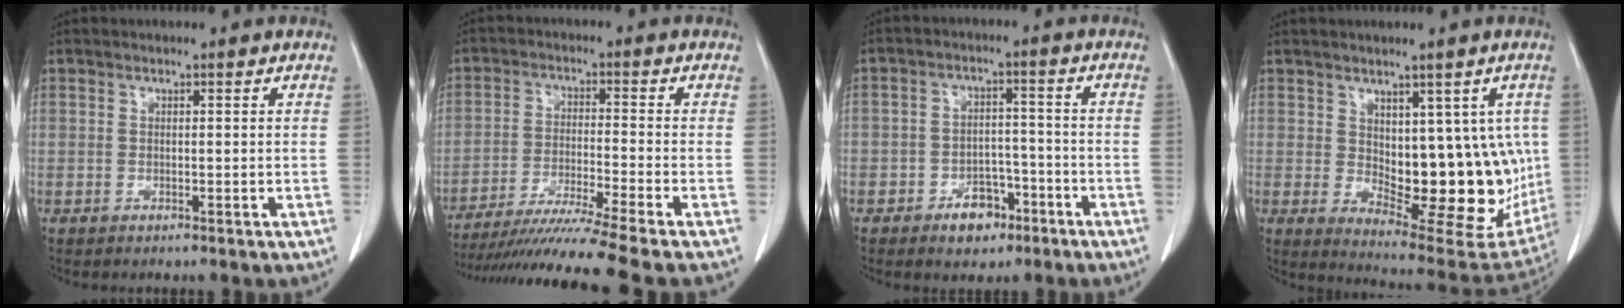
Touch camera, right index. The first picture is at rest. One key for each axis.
{"total": 14.2, "fx": -12.2, "fy": -3.0, "fz": 6.7, "tx": -0.102, "ty": -0.032, "tz": -0.199}
{"total": 6.0, "fx": -3.6, "fy": 3.9, "fz": 2.9, "tx": -0.041, "ty": 0.015, "tz": -0.052}
{"total": 15.7, "fx": 0.7, "fy": 7.4, "fz": 13.8, "tx": -0.174, "ty": -0.007, "tz": 0.035}